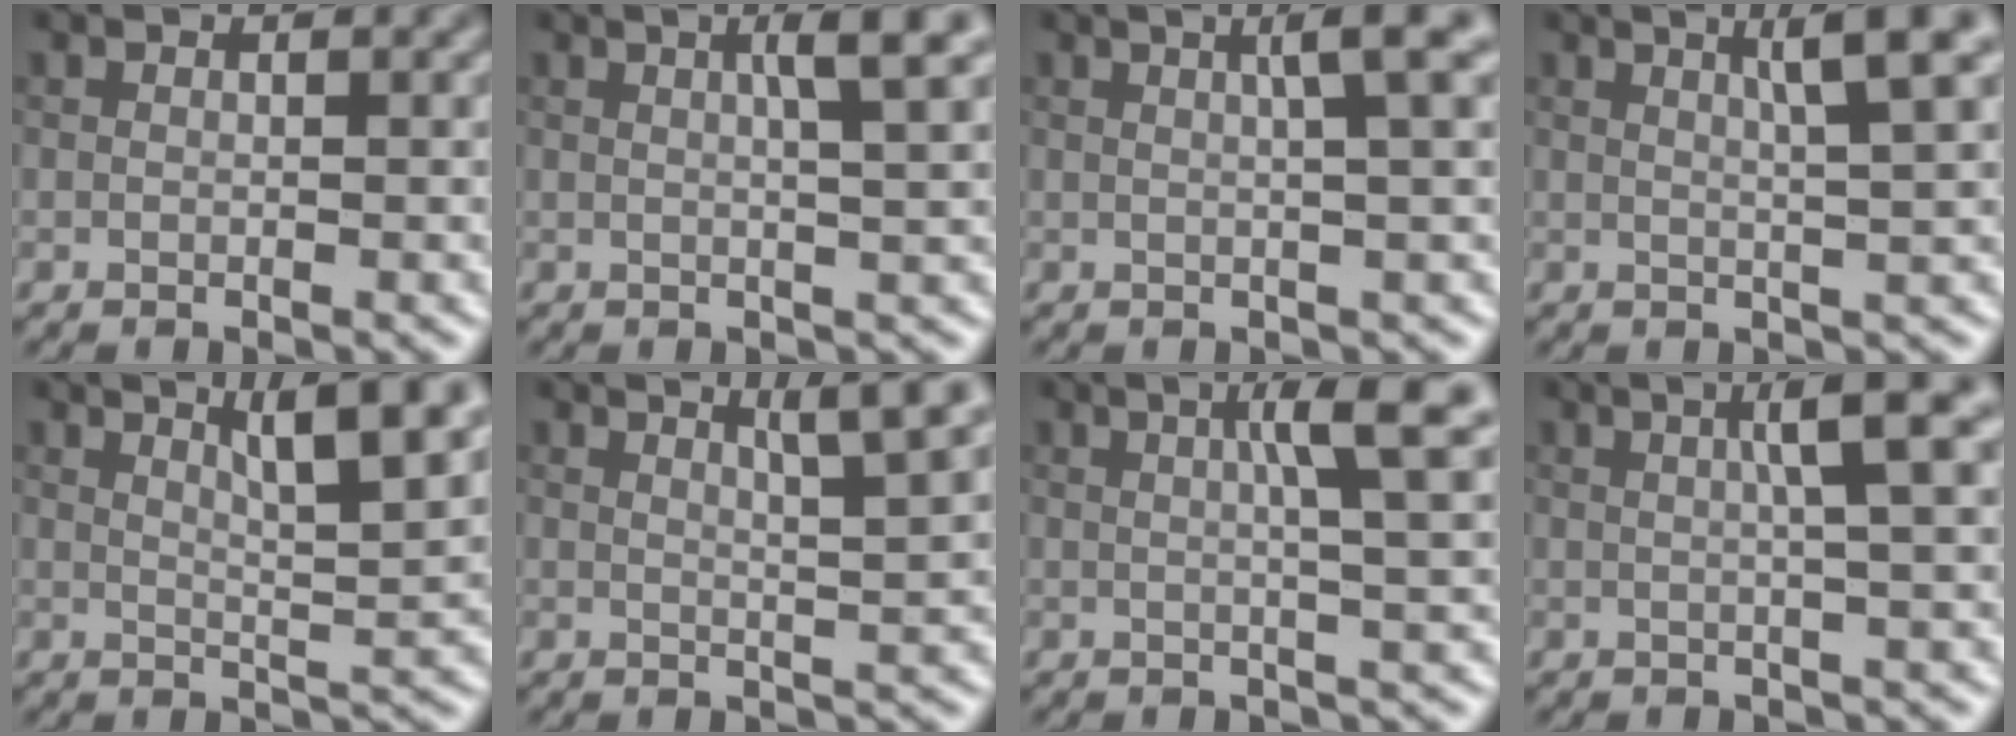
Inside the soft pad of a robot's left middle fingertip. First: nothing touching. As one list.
[{"total": 3.9, "force": [1.4, 0.6, 3.6], "torque": [-0.045, 0.010, 0.019]}, {"total": 3.8, "force": [1.2, 0.6, 3.5], "torque": [-0.042, 0.012, 0.017]}, {"total": 4.8, "force": [2.2, 0.7, 4.3], "torque": [-0.053, 0.012, 0.031]}, {"total": 6.2, "force": [3.3, 1.3, 5.1], "torque": [-0.061, 0.009, 0.050]}, {"total": 4.4, "force": [2.5, 0.6, 3.6], "torque": [-0.044, 0.006, 0.036]}, {"total": 5.6, "force": [1.6, 0.8, 5.3], "torque": [-0.070, 0.014, 0.022]}, {"total": 4.9, "force": [1.2, 0.7, 4.7], "torque": [-0.063, 0.017, 0.017]}]